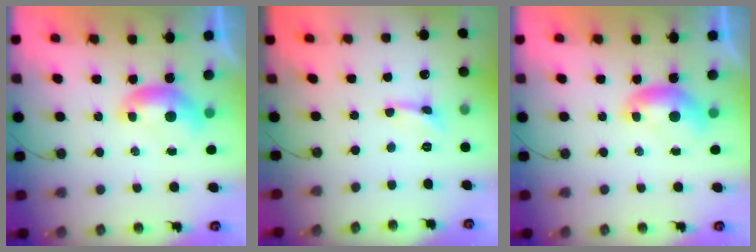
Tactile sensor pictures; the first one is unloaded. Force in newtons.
{"total": 0.0}
{"total": 0.0}